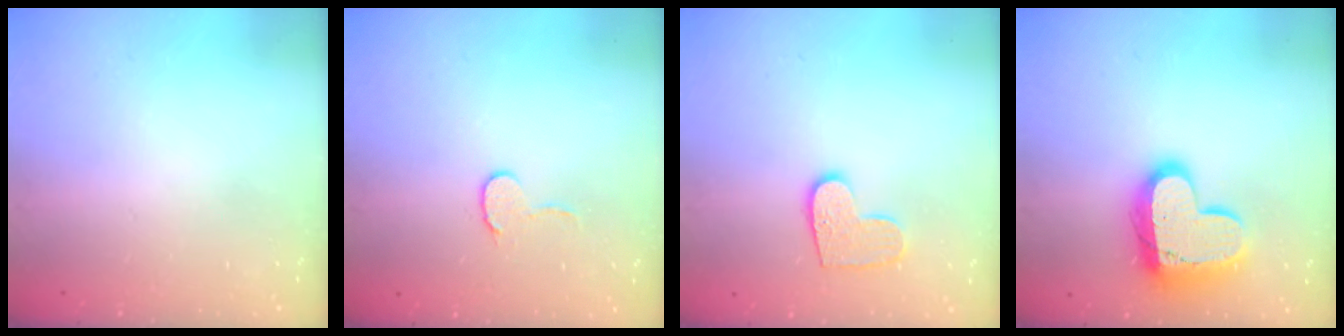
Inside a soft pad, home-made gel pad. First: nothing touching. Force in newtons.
{"total": 5.9, "press": 5.9, "slide": 0.5}
{"total": 8.6, "press": 8.6, "slide": 0.3}
{"total": 19.0, "press": 19.0, "slide": 1.5}